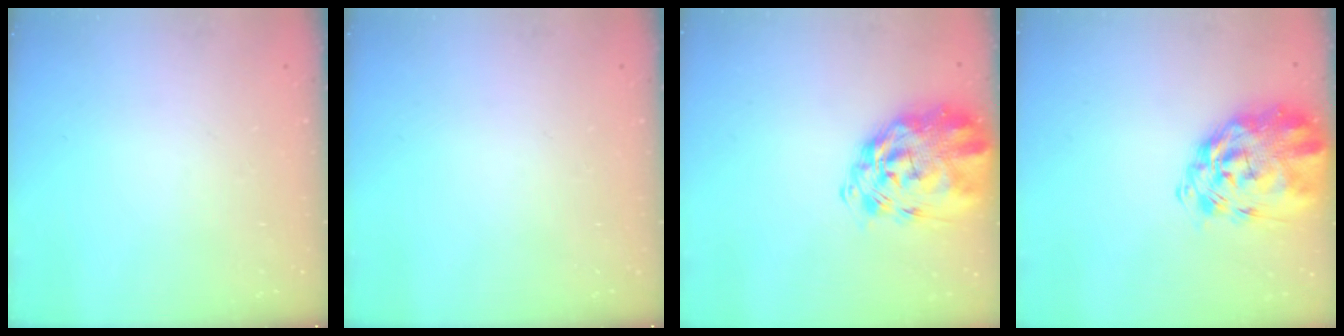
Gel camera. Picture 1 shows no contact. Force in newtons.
{"total": 0.0}
{"total": 6.2, "press": 5.7, "slide": 2.6}
{"total": 6.2, "press": 5.7, "slide": 2.6}